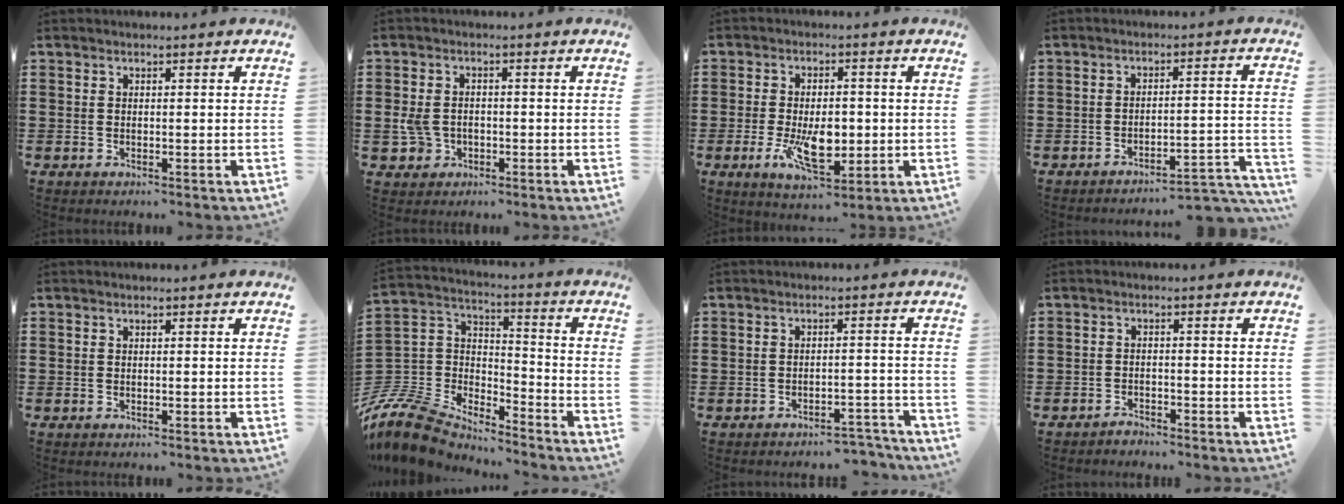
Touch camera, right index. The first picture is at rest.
{"total": 3.5, "force": [-0.8, 2.9, 1.7], "torque": [-0.053, 0.001, -0.020]}
{"total": 8.7, "force": [-1.6, 4.2, 7.5], "torque": [-0.135, -0.009, -0.028]}
{"total": 4.1, "force": [-3.8, 0.0, 1.5], "torque": [-0.028, -0.007, -0.080]}
{"total": 0.0}
{"total": 9.9, "force": [-8.9, 3.6, 2.5], "torque": [-0.097, 0.001, -0.186]}
{"total": 3.2, "force": [-3.2, 0.4, 0.6], "torque": [-0.015, 0.004, -0.066]}
{"total": 1.6, "force": [-1.6, 0.3, 0.1], "torque": [-0.007, 0.004, -0.034]}